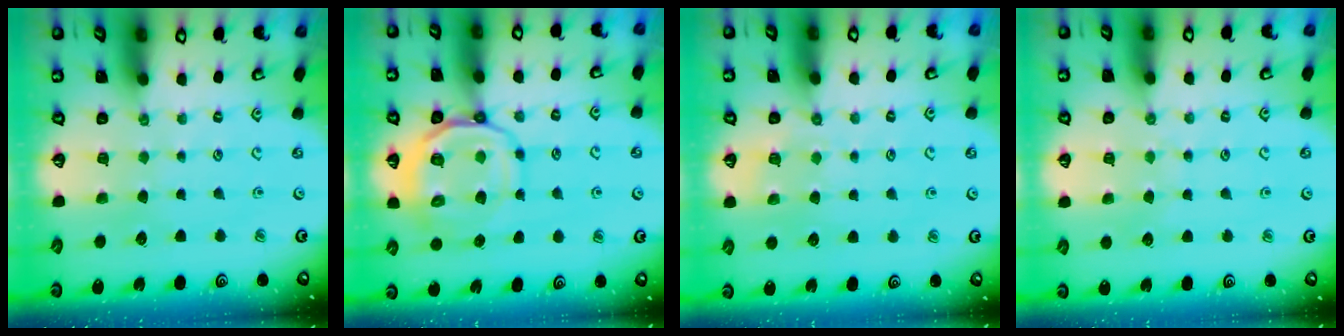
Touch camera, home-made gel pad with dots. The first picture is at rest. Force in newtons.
{"total": 12.5, "press": 12.3, "slide": 1.9}
{"total": 4.3, "press": 4.2, "slide": 0.9}
{"total": 2.6, "press": 2.6, "slide": 0.3}